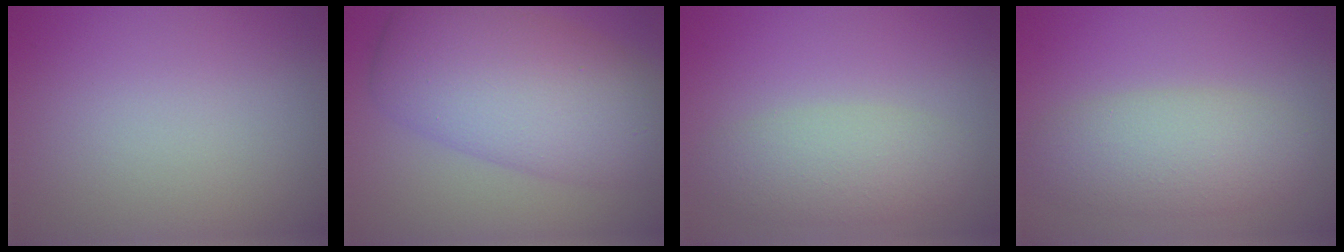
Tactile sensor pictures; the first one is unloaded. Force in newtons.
{"total": 9.6, "press": 9.6, "slide": 0.2}
{"total": 3.7, "press": 3.7, "slide": 0.2}
{"total": 4.9, "press": 4.8, "slide": 0.4}